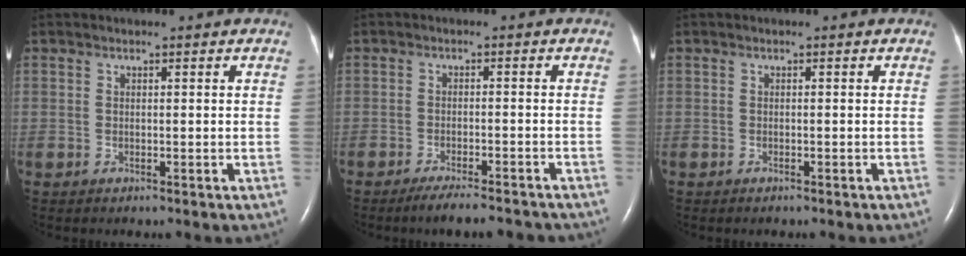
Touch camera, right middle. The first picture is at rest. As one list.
[{"total": 9.3, "force": [-8.3, 1.4, 4.1], "torque": [-0.054, -0.006, -0.114]}, {"total": 0.5, "force": [-0.4, 0.2, 0.3], "torque": [-0.013, -0.001, -0.005]}]